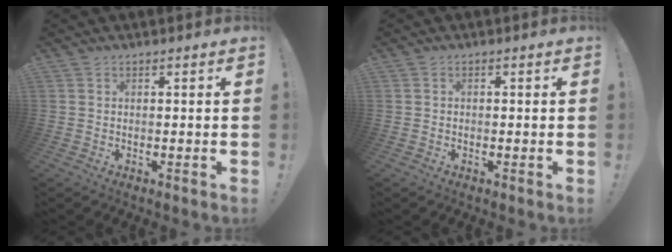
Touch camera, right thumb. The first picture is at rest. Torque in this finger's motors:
{"motor_torque": [-0.08, 0.11, -0.22, 0.32, -0.04]}